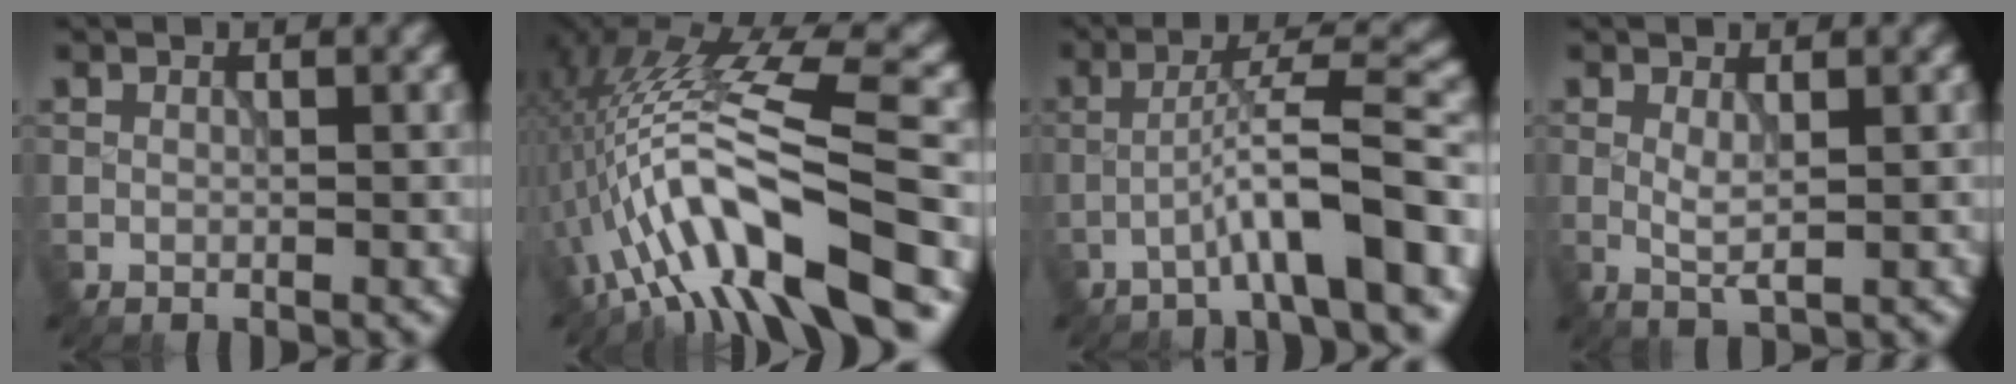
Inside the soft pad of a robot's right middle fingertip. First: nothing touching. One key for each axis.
{"total": 12.3, "fx": -3.5, "fy": 3.3, "fz": 11.2, "tx": -0.197, "ty": 0.019, "tz": -0.059}
{"total": 7.2, "fx": -3.3, "fy": 0.8, "fz": 6.4, "tx": -0.099, "ty": 0.027, "tz": -0.058}
{"total": 1.7, "fx": 0.3, "fy": 0.3, "fz": 1.6, "tx": -0.035, "ty": -0.005, "tz": 0.007}